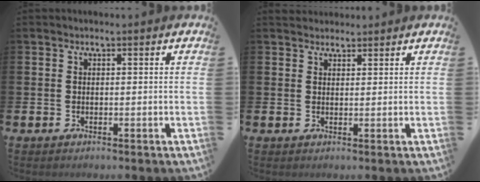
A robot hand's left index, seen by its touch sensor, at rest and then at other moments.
{"total": 1.9, "force": [1.8, 0.7, -0.2], "torque": [0.013, -0.006, 0.031]}